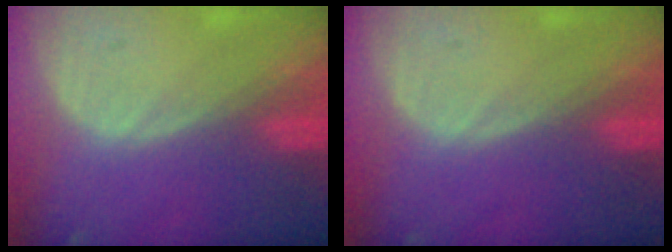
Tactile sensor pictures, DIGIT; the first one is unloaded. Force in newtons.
{"total": 0.0}